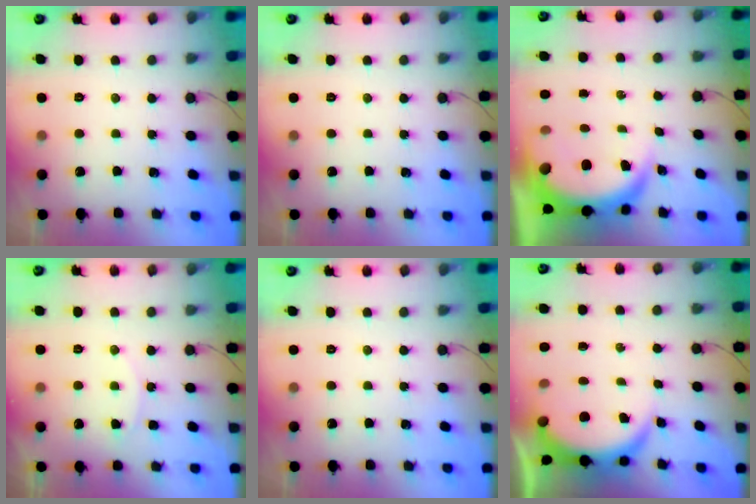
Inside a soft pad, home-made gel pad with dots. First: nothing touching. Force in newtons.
{"total": 0.0}
{"total": 9.1, "press": 9.0, "slide": 1.0}
{"total": 5.8, "press": 5.8, "slide": 0.6}
{"total": 0.0}
{"total": 5.8, "press": 5.7, "slide": 0.8}